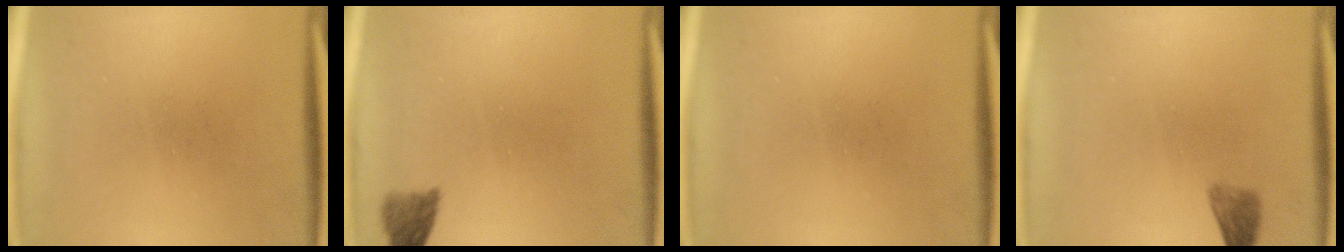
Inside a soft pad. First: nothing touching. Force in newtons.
{"total": 2.5}
{"total": 0.0}
{"total": 2.1}